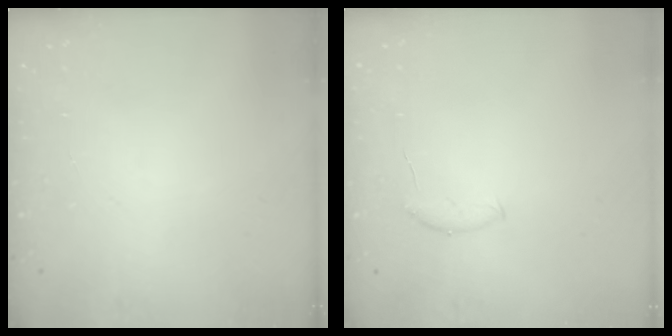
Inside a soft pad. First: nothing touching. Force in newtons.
{"total": 5.9, "press": 5.9, "slide": 0.9}